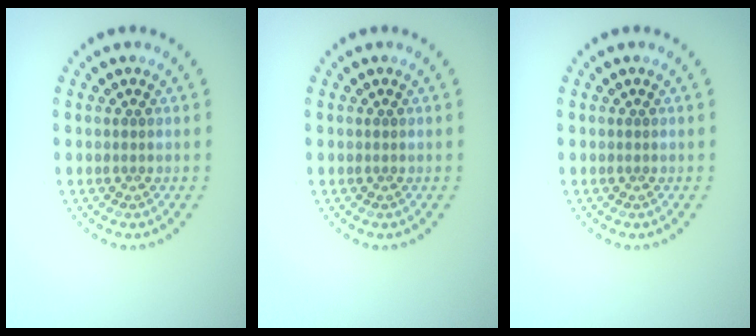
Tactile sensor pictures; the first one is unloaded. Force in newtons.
{"total": 0.0}
{"total": 0.0}